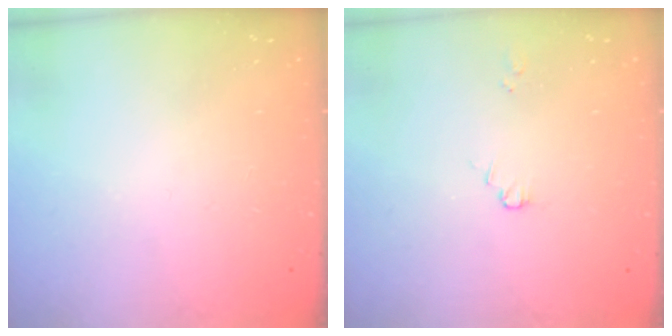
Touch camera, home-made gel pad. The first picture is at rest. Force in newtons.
{"total": 0.9, "press": 0.8, "slide": 0.2}